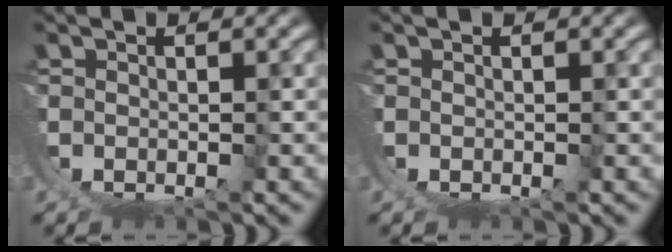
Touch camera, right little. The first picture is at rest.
{"total": 0.0}